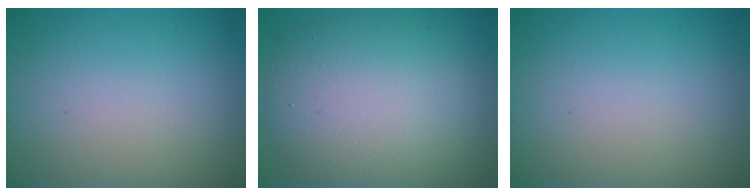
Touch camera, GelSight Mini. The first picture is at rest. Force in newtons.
{"total": 10.2, "press": 10.1, "slide": 0.9}
{"total": 0.0}